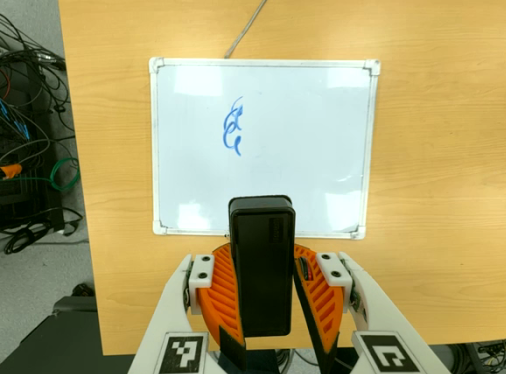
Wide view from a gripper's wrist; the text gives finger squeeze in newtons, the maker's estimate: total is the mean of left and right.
{"total": 8.8, "left": 9.1, "right": 8.4}